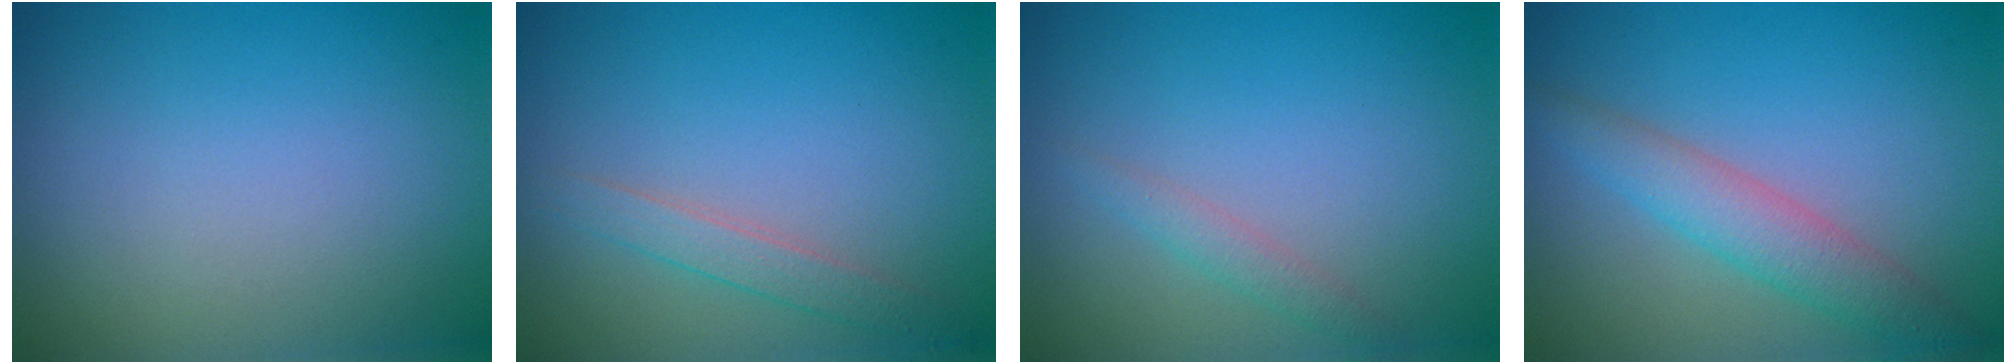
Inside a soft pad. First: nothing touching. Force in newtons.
{"total": 1.7, "press": 1.7, "slide": 0.1}
{"total": 1.3, "press": 1.3, "slide": 0.1}
{"total": 3.5, "press": 3.5, "slide": 0.3}